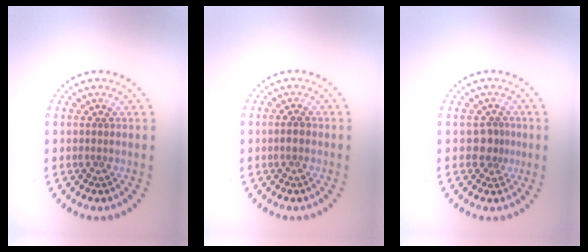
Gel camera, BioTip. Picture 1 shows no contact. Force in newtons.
{"total": 1.1, "press": 1.1, "slide": 0.2}
{"total": 1.9, "press": 1.5, "slide": 1.1}